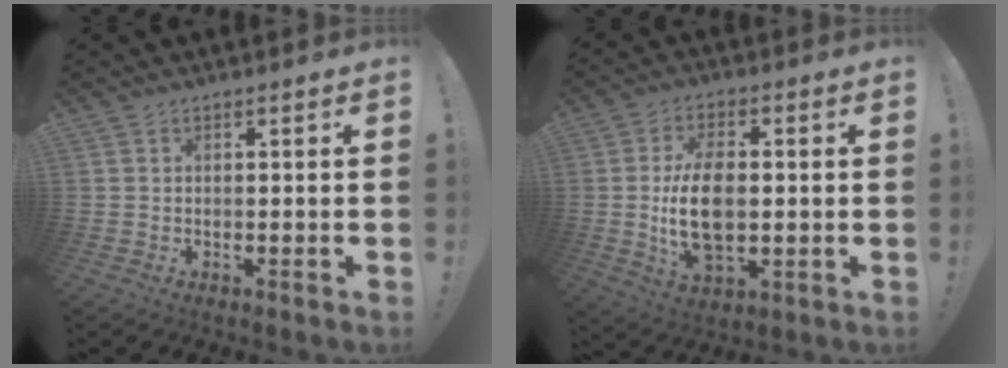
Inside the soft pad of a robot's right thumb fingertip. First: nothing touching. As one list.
[{"total": 13.3, "force": [-0.4, 7.7, 10.8], "torque": [-0.205, -0.008, -0.010]}]